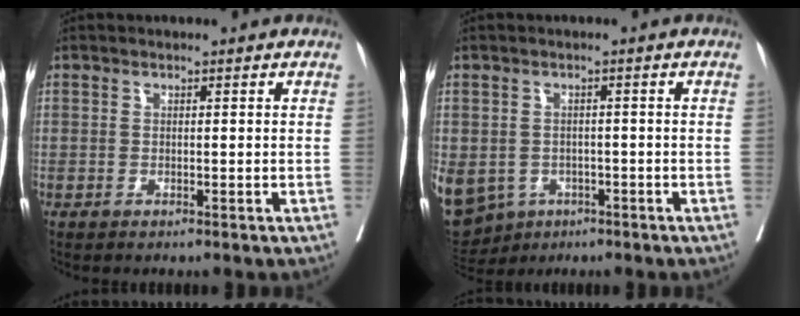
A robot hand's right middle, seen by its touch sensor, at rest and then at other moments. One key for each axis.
{"total": 22.8, "fx": -8.9, "fy": 18.9, "fz": 9.2, "tx": -0.340, "ty": -0.017, "tz": -0.119}